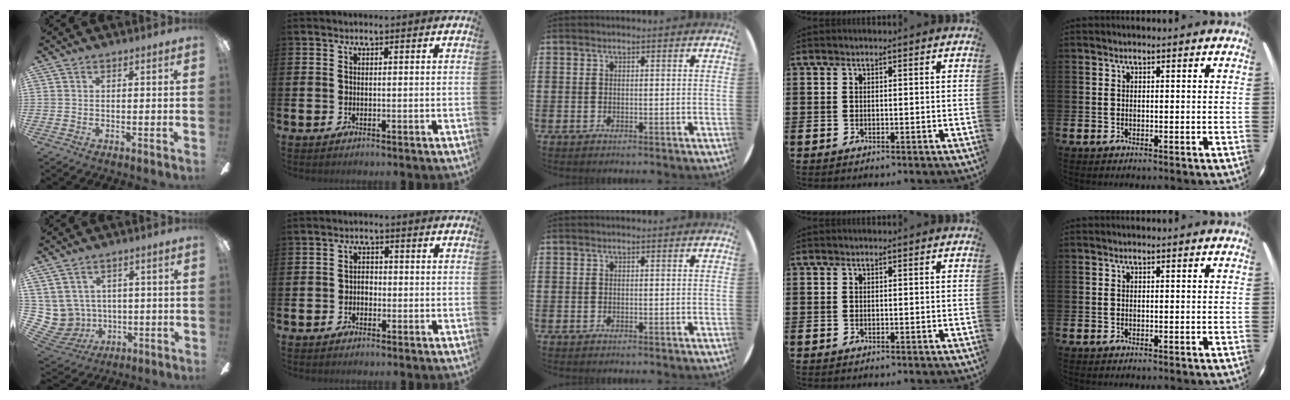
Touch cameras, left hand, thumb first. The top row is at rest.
{"thumb": {"total": 7.2, "force": [2.9, 6.5, 0.9], "torque": [-0.071, -0.022, 0.064]}, "index": {"total": 1.6, "force": [-0.7, 1.3, 0.7], "torque": [-0.013, 0.003, -0.017]}}